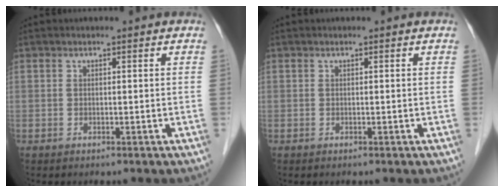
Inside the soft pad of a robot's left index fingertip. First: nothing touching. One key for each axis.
{"total": 0.0}